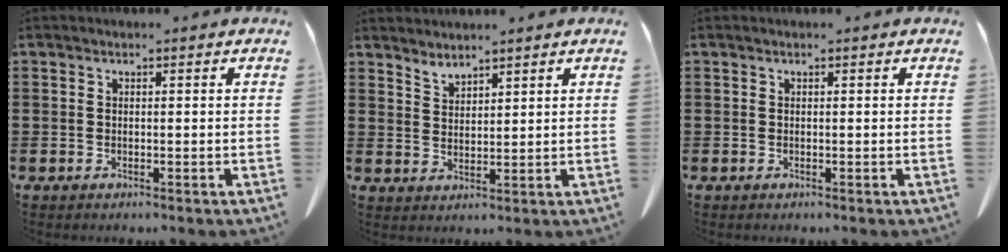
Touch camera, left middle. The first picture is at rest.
{"total": 2.5, "force": [2.5, 0.2, -0.1], "torque": [-0.005, -0.009, 0.049]}
{"total": 0.0}